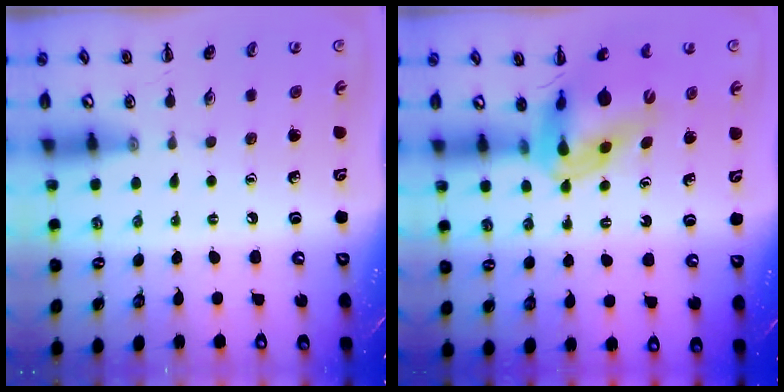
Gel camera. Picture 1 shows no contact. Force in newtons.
{"total": 11.8, "press": 11.2, "slide": 3.6}